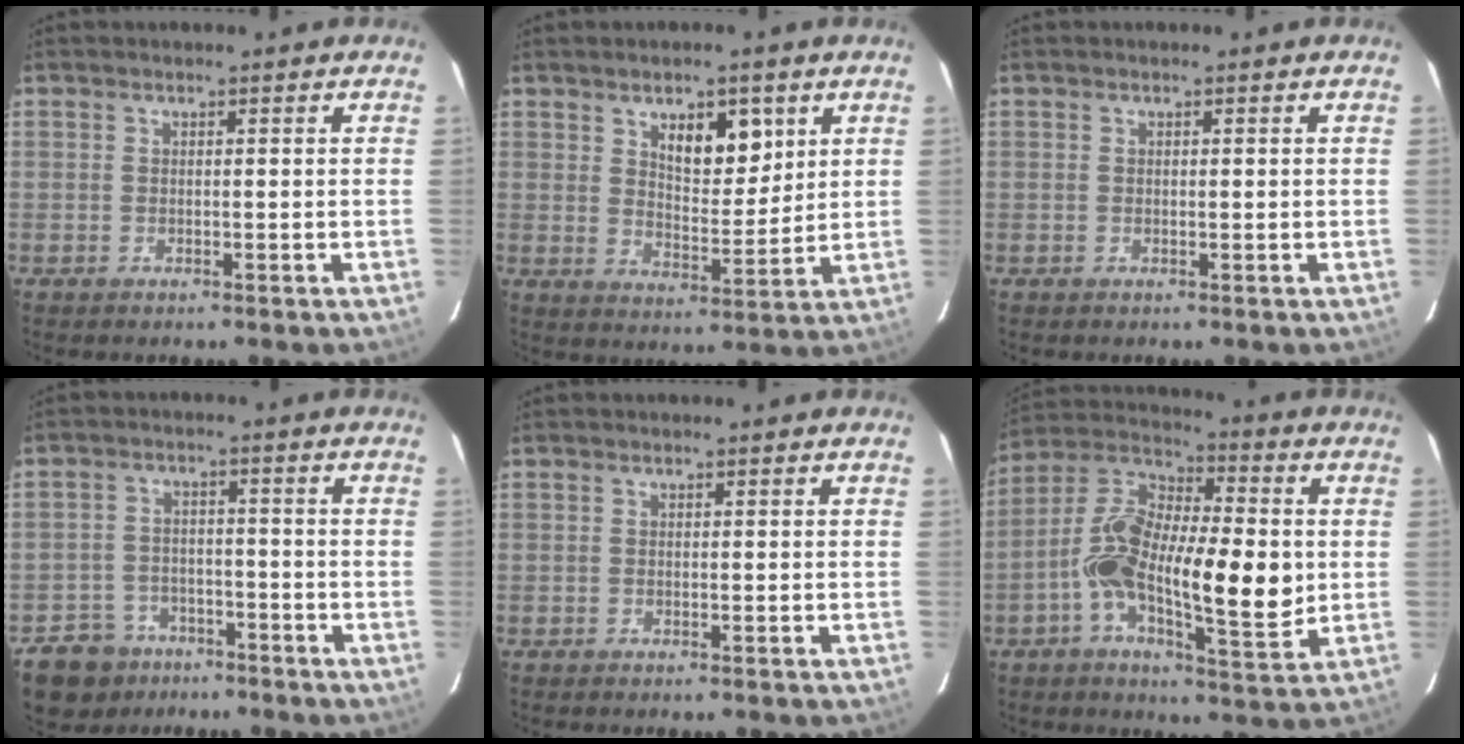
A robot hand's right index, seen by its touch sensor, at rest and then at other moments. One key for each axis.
{"total": 7.7, "fx": 3.8, "fy": 3.3, "fz": 5.8, "tx": -0.091, "ty": -0.002, "tz": 0.065}
{"total": 0.0}
{"total": 7.1, "fx": -5.0, "fy": 5.1, "fz": 0.7, "tx": -0.018, "ty": 0.007, "tz": -0.079}
{"total": 0.0}
{"total": 18.1, "fx": -1.8, "fy": 5.8, "fz": 17.1, "tx": -0.315, "ty": 0.016, "tz": -0.038}